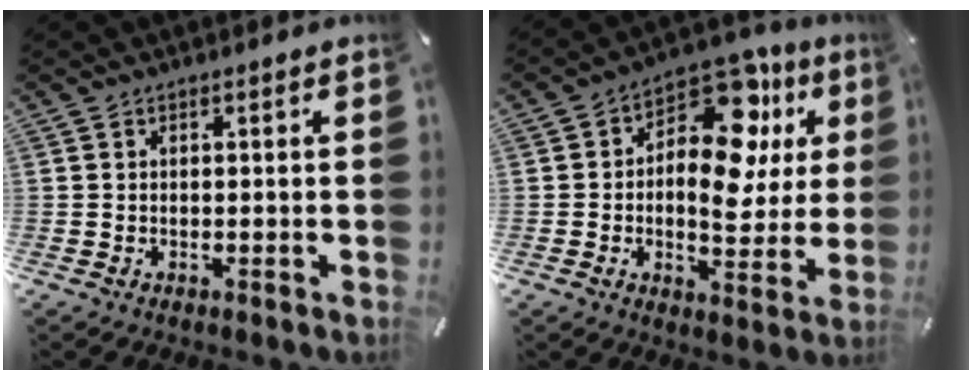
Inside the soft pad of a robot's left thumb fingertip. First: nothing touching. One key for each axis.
{"total": 15.9, "fx": 5.5, "fy": 9.2, "fz": 11.8, "tx": -0.166, "ty": -0.049, "tz": 0.092}